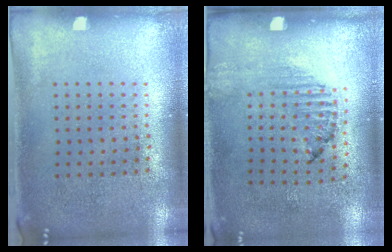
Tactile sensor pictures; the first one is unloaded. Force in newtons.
{"total": 1.3, "press": 1.1, "slide": 0.7}